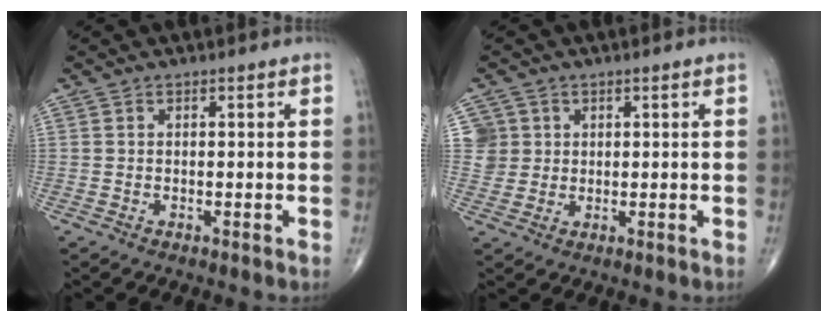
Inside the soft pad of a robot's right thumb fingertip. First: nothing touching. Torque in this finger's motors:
{"motor_torque": [-0.08, -0.10, 0.19, 0.13, -0.04]}